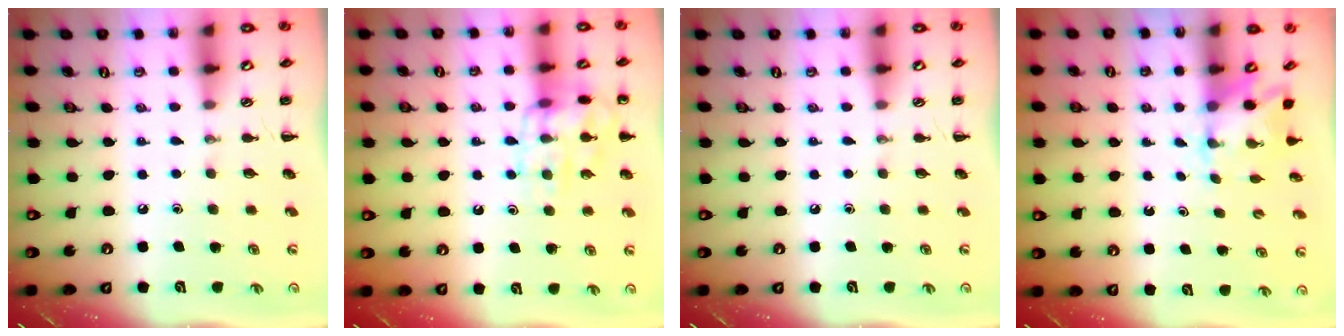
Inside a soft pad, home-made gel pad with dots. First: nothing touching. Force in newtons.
{"total": 14.4, "press": 14.3, "slide": 1.4}
{"total": 0.0}
{"total": 2.6, "press": 2.4, "slide": 1.1}